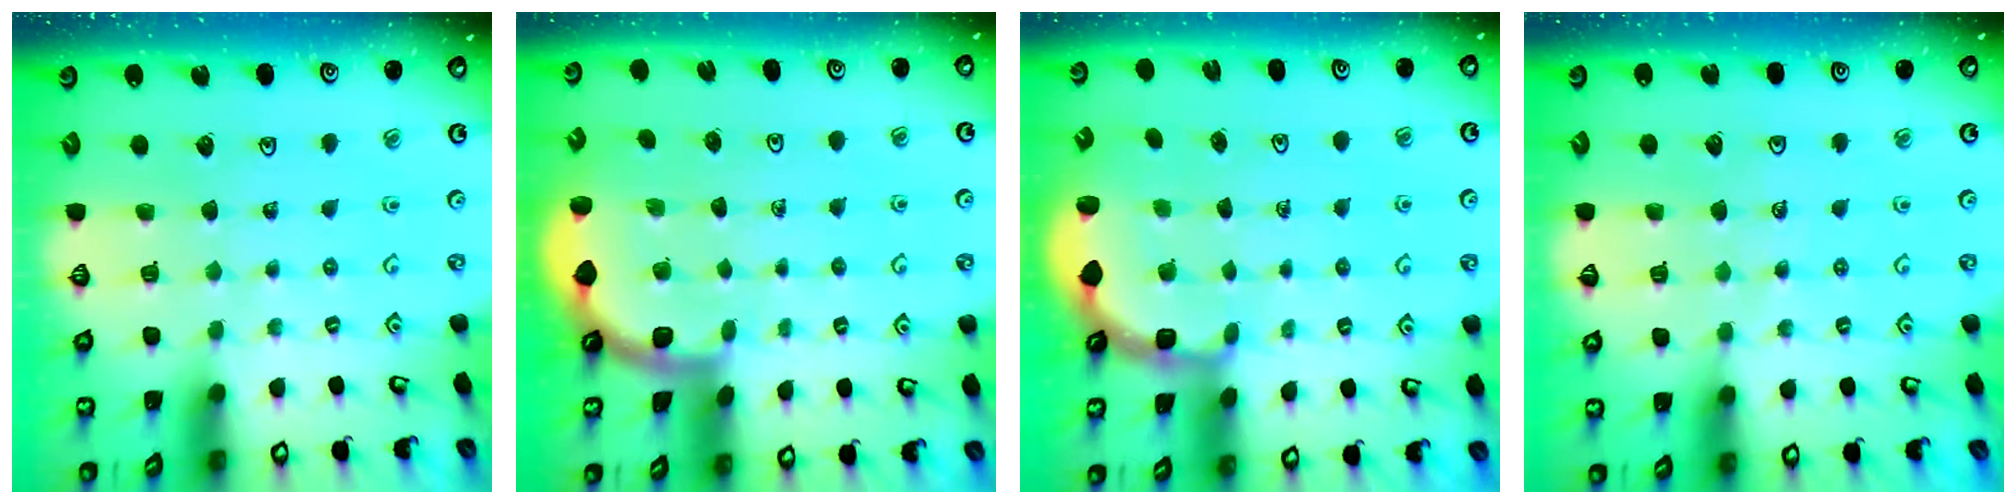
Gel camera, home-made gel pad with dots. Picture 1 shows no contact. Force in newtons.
{"total": 1.7, "press": 1.7, "slide": 0.1}
{"total": 2.7, "press": 2.1, "slide": 1.7}
{"total": 4.2, "press": 4.1, "slide": 1.0}